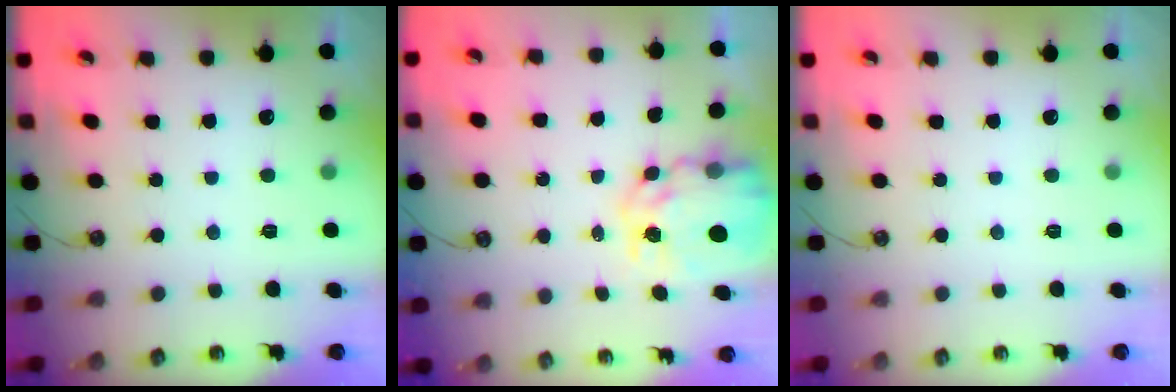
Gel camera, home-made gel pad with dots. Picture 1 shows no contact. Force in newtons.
{"total": 9.9, "press": 9.8, "slide": 0.8}
{"total": 0.0}